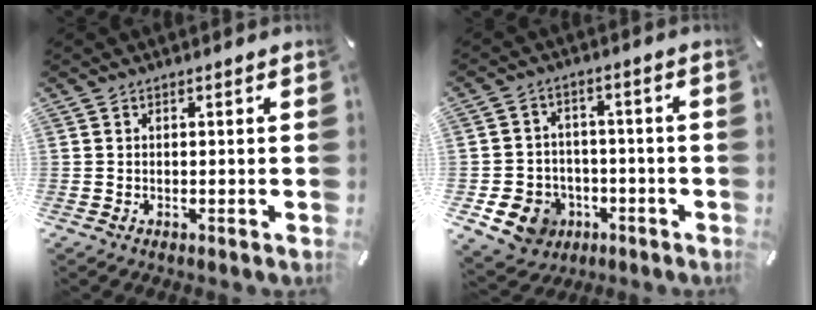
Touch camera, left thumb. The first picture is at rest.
{"total": 9.0, "force": [-3.9, 7.6, 2.9], "torque": [-0.064, 0.032, -0.066]}